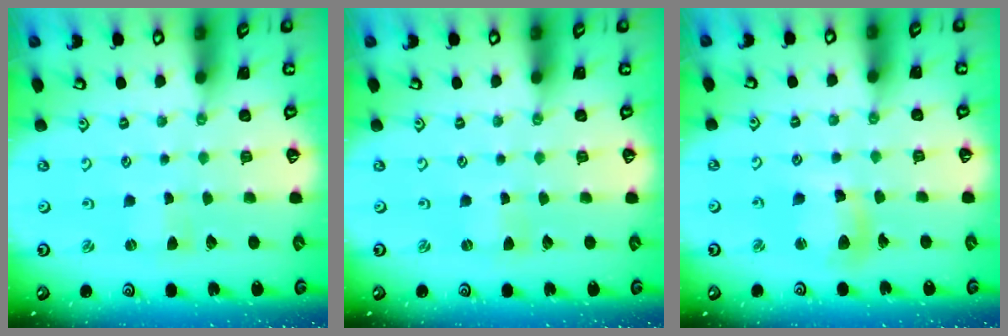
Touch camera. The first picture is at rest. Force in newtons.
{"total": 0.0}
{"total": 10.9, "press": 10.8, "slide": 1.2}